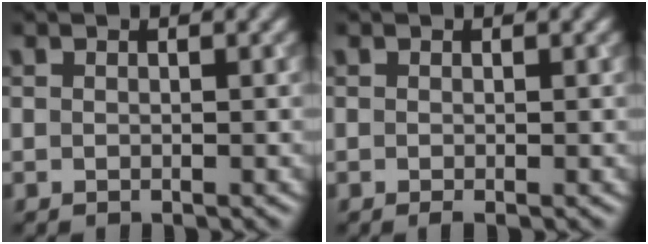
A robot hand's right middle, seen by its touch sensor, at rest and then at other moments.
{"total": 0.7, "force": [-0.3, 0.1, 0.6], "torque": [-0.012, -0.006, -0.004]}